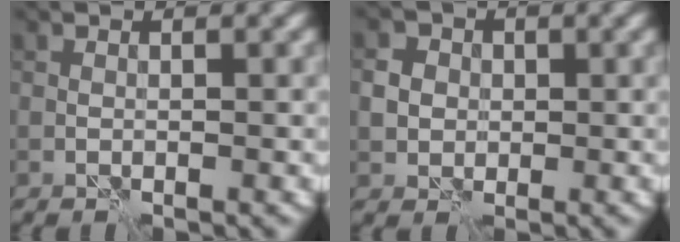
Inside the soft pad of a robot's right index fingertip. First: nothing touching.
{"total": 4.6, "force": [0.8, 4.2, 1.8], "torque": [-0.024, 0.021, 0.002]}